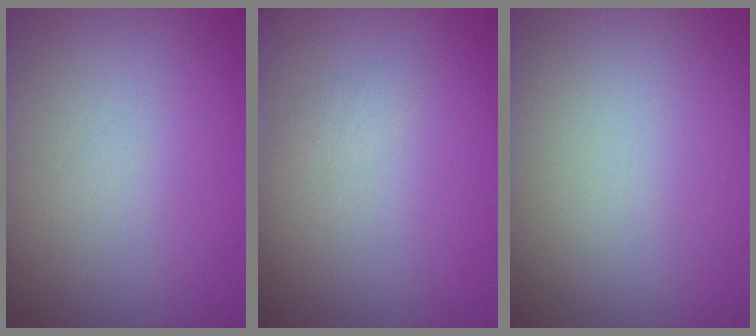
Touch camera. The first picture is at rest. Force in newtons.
{"total": 0.6, "press": 0.6, "slide": 0.0}
{"total": 0.0}